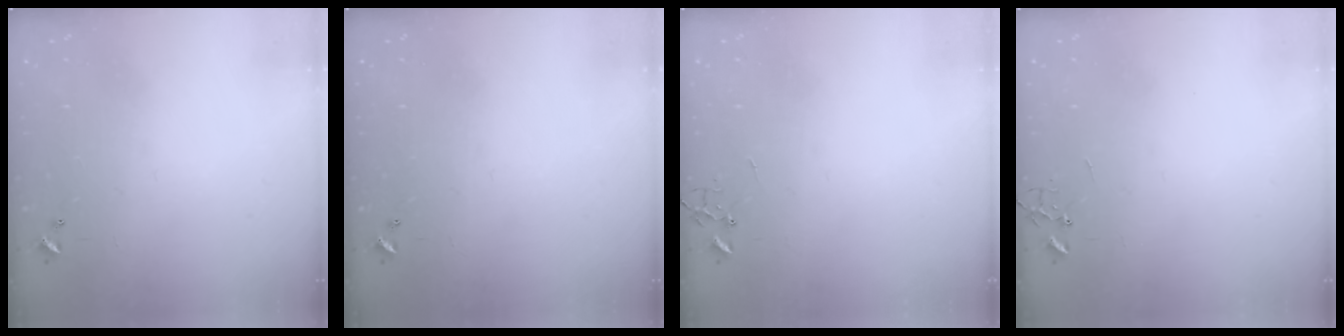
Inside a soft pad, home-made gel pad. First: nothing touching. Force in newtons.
{"total": 0.0}
{"total": 0.0}
{"total": 0.0}